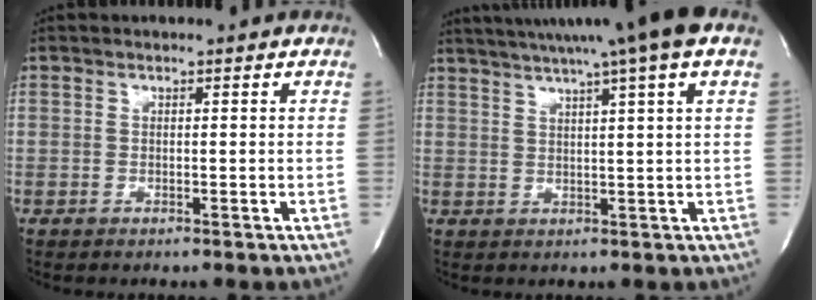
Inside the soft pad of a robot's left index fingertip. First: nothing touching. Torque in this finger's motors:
{"motor_torque": [0.76, -0.88, 0.40, 0.21]}